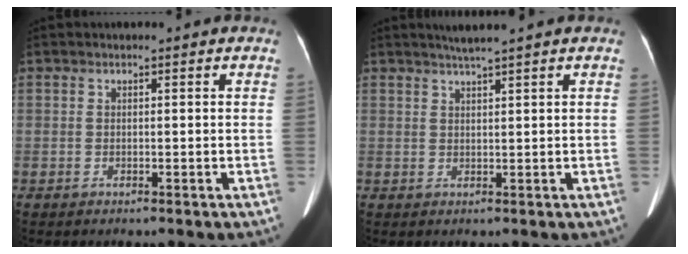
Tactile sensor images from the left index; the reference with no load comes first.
{"total": 2.8, "force": [2.3, -0.8, 1.3], "torque": [-0.020, 0.006, 0.042]}